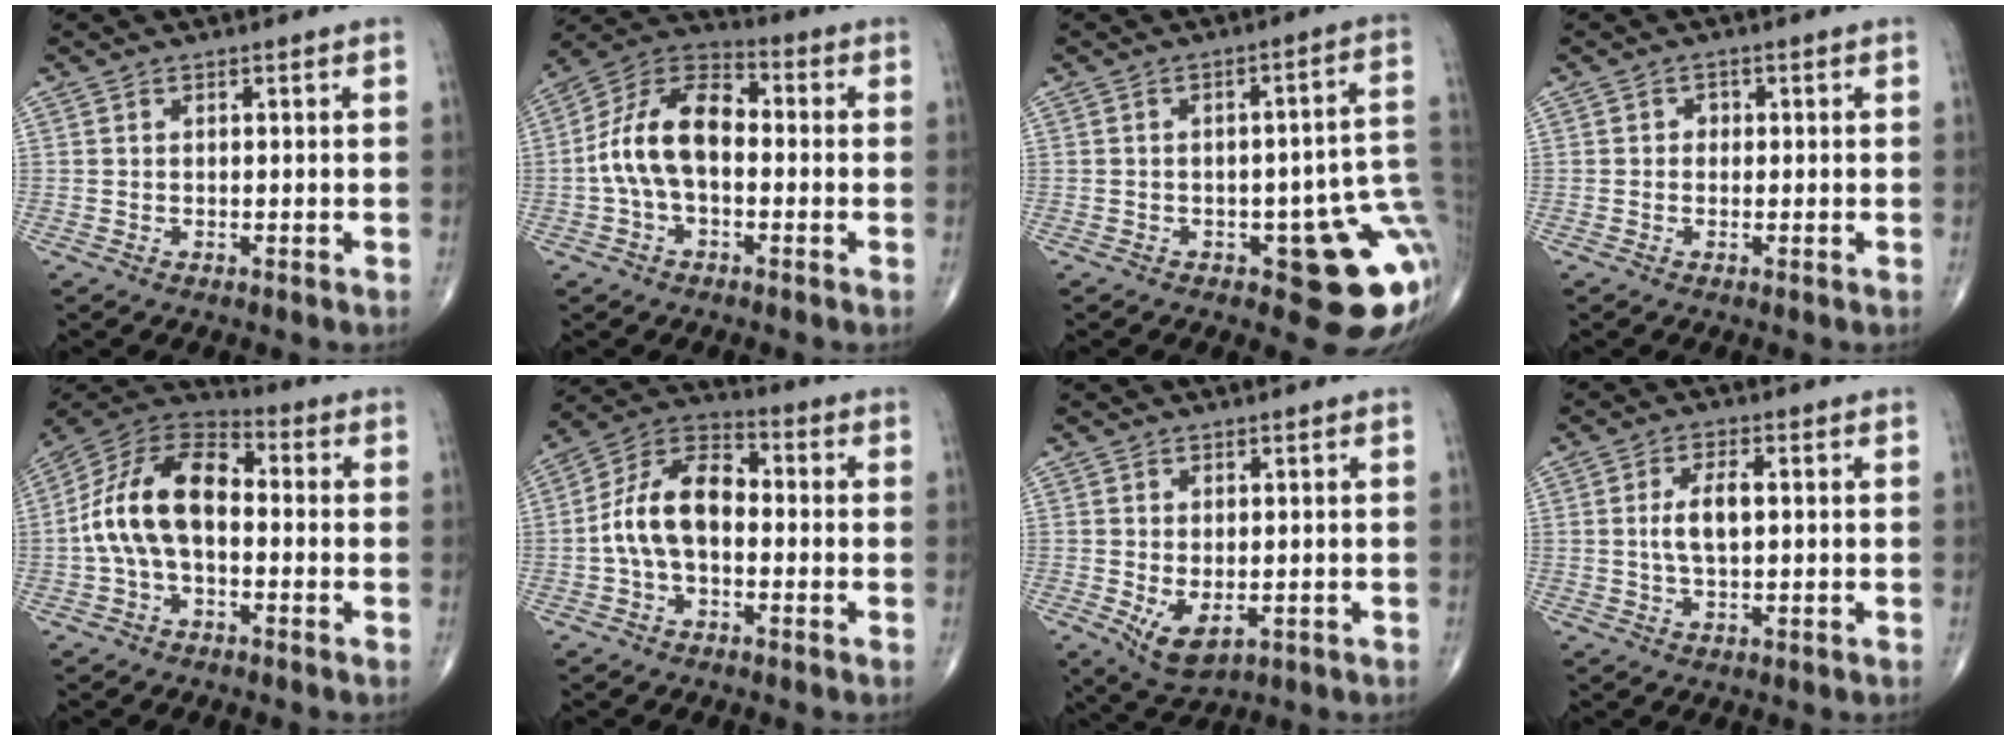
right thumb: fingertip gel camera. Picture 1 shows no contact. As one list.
[{"total": 13.3, "force": [-0.8, 7.8, 10.7], "torque": [-0.197, 0.040, -0.027]}, {"total": 14.8, "force": [-3.9, 5.5, 13.1], "torque": [-0.111, 0.023, -0.036]}, {"total": 1.2, "force": [0.0, 1.1, 0.5], "torque": [0.001, 0.004, -0.005]}, {"total": 14.6, "force": [-0.8, 8.5, 11.9], "torque": [-0.218, 0.042, -0.029]}, {"total": 12.0, "force": [-1.1, 7.2, 9.5], "torque": [-0.169, 0.040, -0.032]}, {"total": 5.6, "force": [-1.1, 3.1, 4.6], "torque": [-0.074, -0.010, -0.004]}, {"total": 5.2, "force": [0.5, 2.2, 4.7], "torque": [-0.096, 0.002, 0.007]}]